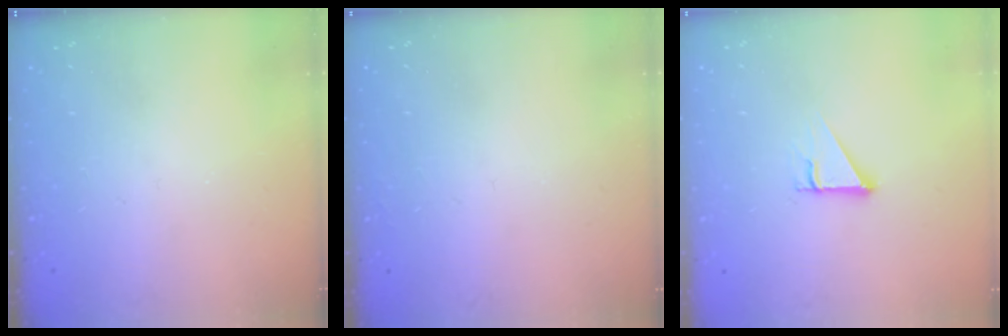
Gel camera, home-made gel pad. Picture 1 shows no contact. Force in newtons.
{"total": 1.5, "press": 1.5, "slide": 0.1}
{"total": 2.5, "press": 2.5, "slide": 0.2}